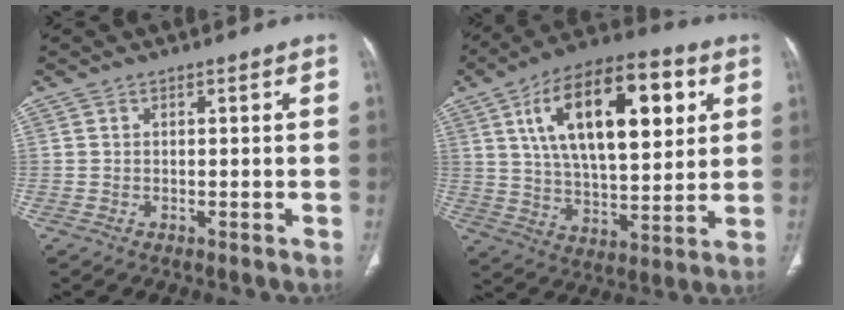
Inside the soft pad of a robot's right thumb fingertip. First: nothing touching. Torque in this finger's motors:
{"motor_torque": [0.03, 4.97, 1.07, -0.21, 0.46]}